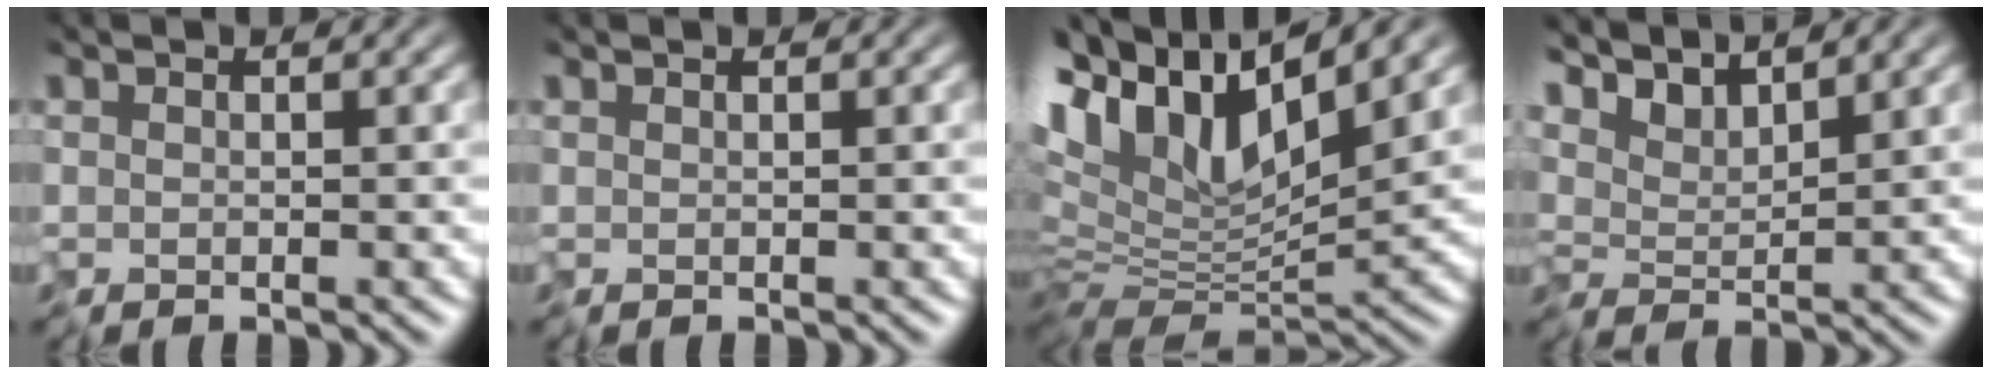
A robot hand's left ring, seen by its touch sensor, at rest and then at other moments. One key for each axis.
{"total": 0.0}
{"total": 13.2, "fx": 4.5, "fy": 6.6, "fz": 10.5, "tx": -0.215, "ty": 0.006, "tz": 0.086}
{"total": 4.9, "fx": 4.3, "fy": 1.1, "fz": 2.1, "tx": -0.062, "ty": 0.005, "tz": 0.063}